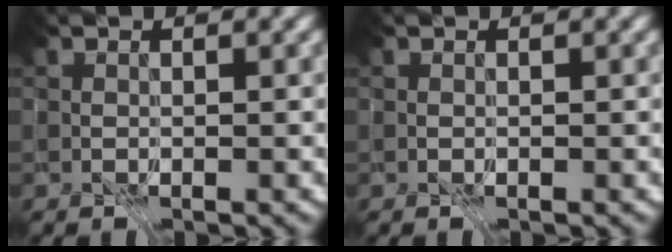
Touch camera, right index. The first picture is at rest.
{"total": 0.0}